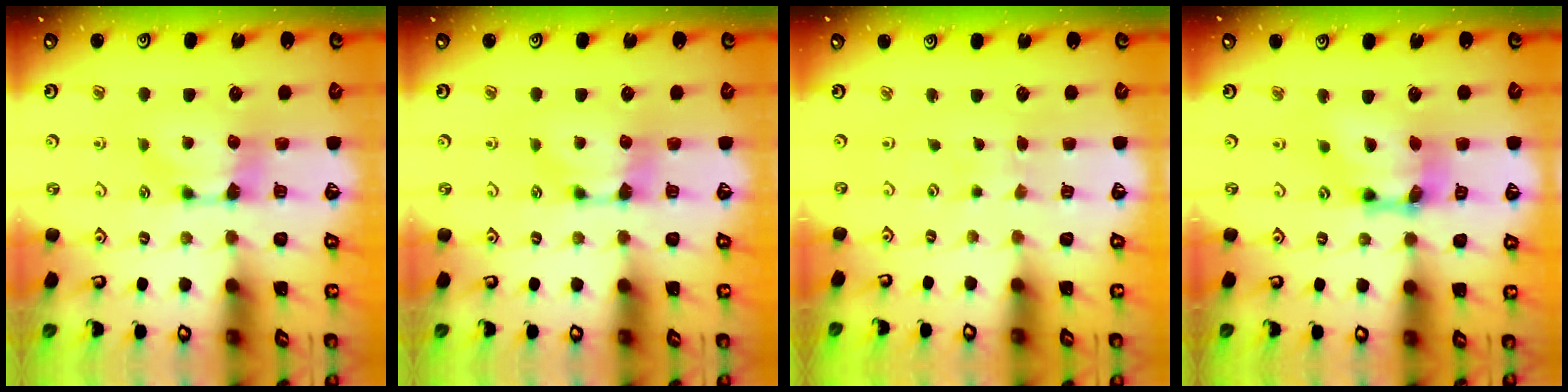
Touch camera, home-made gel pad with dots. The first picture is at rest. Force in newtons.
{"total": 0.0}
{"total": 5.7, "press": 5.7, "slide": 0.2}
{"total": 6.7, "press": 6.0, "slide": 3.1}